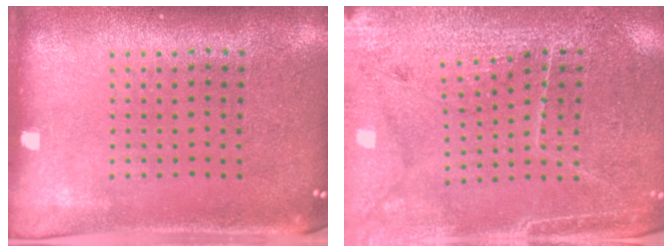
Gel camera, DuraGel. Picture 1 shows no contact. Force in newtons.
{"total": 3.1, "press": 3.0, "slide": 0.7}